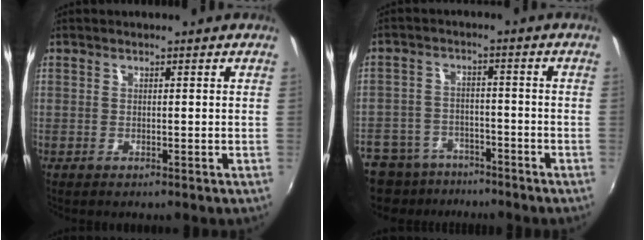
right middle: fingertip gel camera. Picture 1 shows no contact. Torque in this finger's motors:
{"motor_torque": [0.36, -0.28, 0.40, 0.17]}